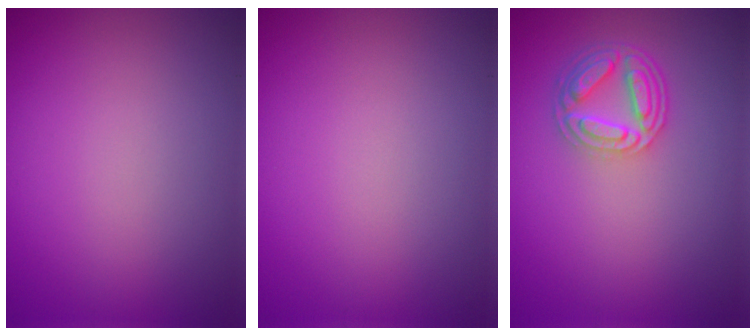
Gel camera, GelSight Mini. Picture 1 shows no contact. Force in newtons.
{"total": 0.0}
{"total": 4.7, "press": 3.6, "slide": 2.9}